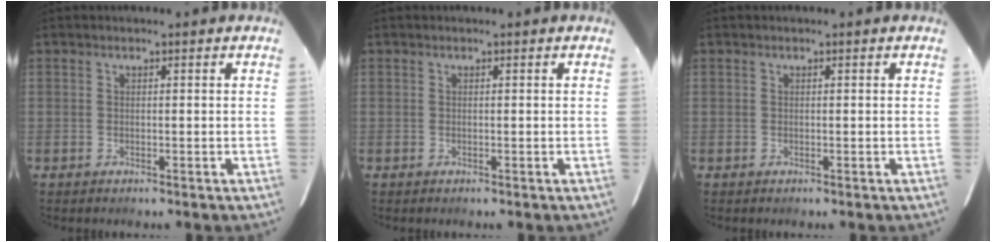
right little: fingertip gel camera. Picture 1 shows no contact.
{"total": 0.0}
{"total": 0.0}